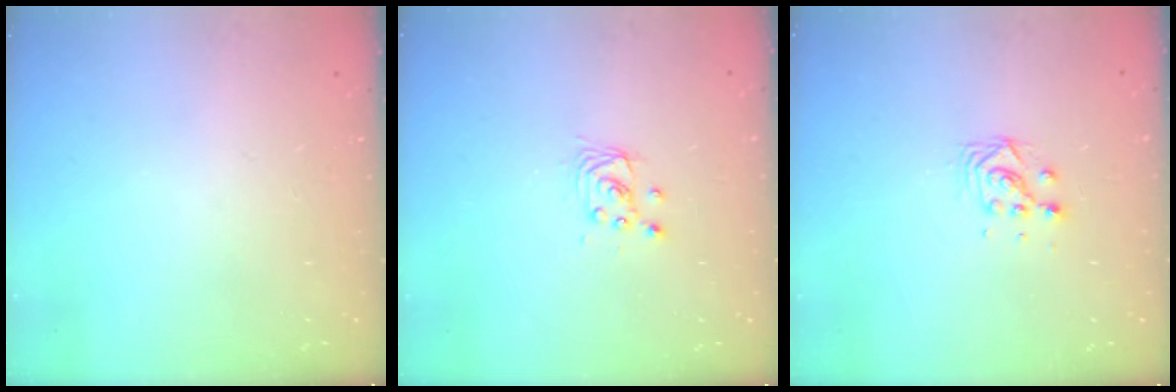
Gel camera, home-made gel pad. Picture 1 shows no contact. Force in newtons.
{"total": 2.8, "press": 2.8, "slide": 0.2}
{"total": 4.6, "press": 4.6, "slide": 0.2}